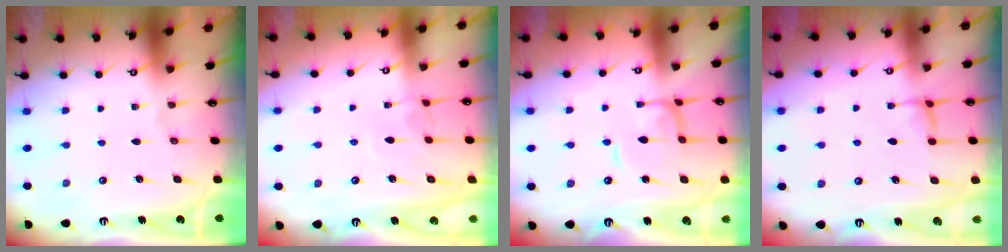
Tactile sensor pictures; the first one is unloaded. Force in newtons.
{"total": 2.2, "press": 2.2, "slide": 0.4}
{"total": 0.0}
{"total": 1.2, "press": 0.9, "slide": 0.7}